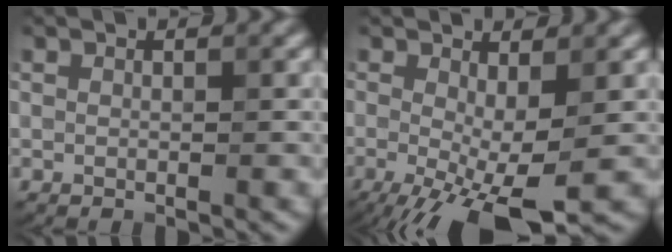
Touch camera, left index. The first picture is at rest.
{"total": 7.5, "force": [-2.7, 2.0, 6.7], "torque": [-0.132, -0.018, -0.041]}